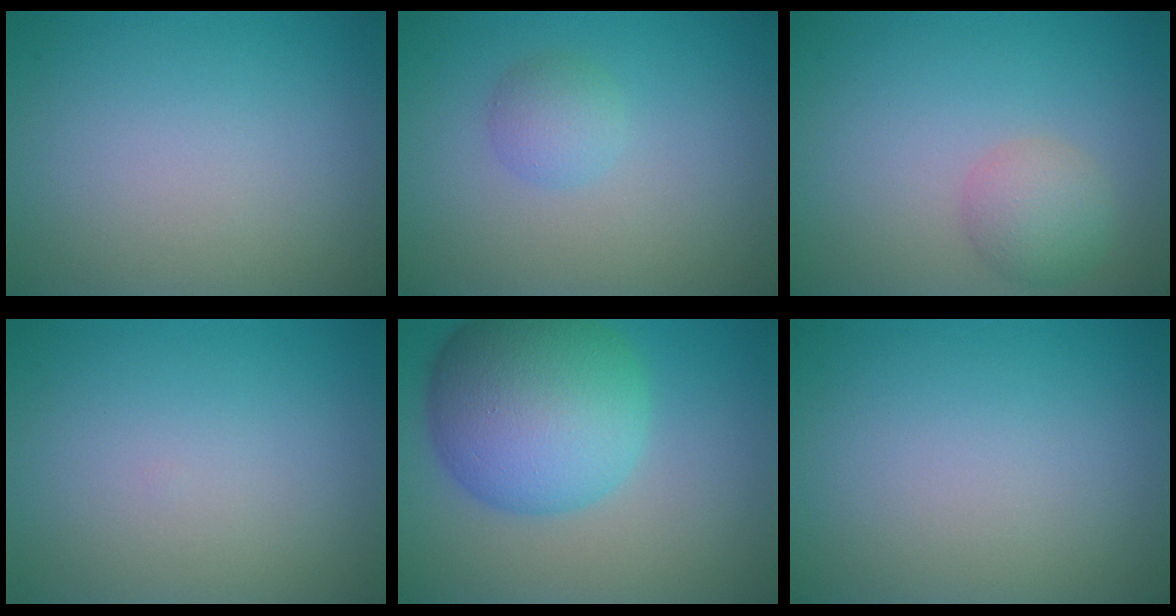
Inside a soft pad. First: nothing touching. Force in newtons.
{"total": 1.9, "press": 1.9, "slide": 0.1}
{"total": 2.7, "press": 2.7, "slide": 0.1}
{"total": 0.0}
{"total": 10.9, "press": 10.9, "slide": 0.2}
{"total": 0.0}